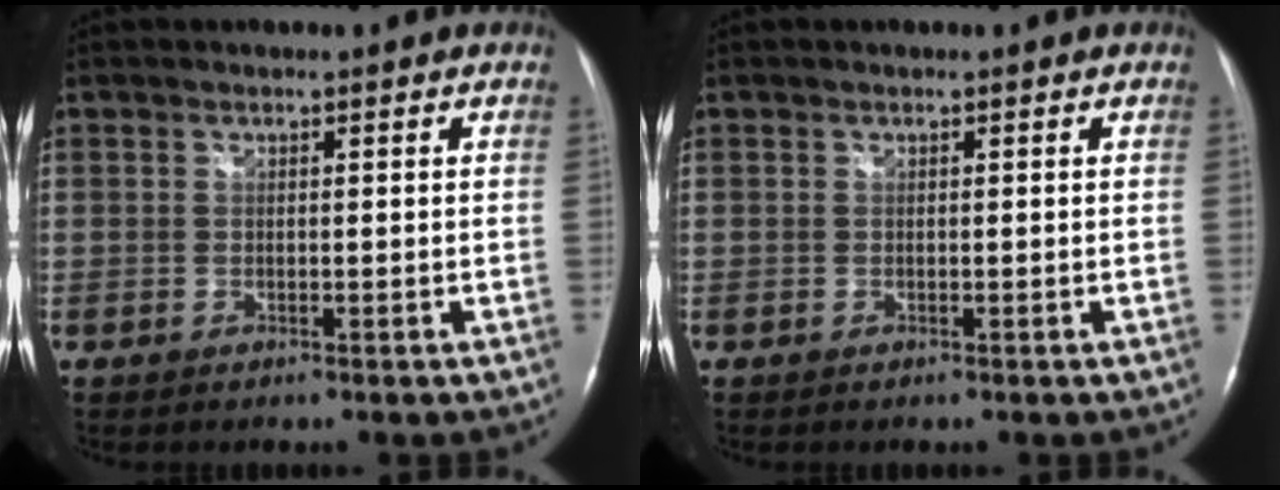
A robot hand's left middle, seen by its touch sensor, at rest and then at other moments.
{"total": 0.0}